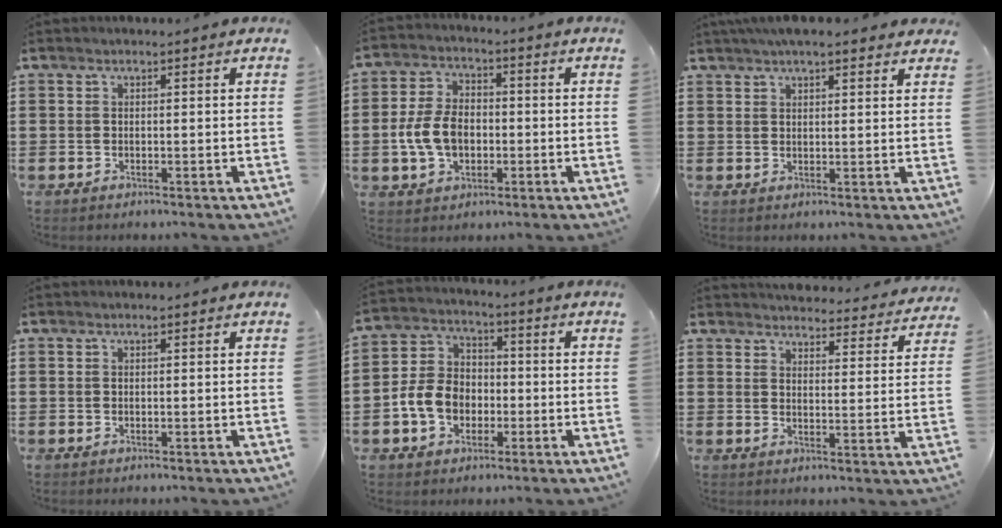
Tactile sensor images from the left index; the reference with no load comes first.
{"total": 7.6, "force": [-1.4, 5.1, 5.4], "torque": [-0.134, 0.004, -0.034]}
{"total": 4.1, "force": [3.4, 0.7, 2.1], "torque": [-0.048, 0.001, 0.063]}
{"total": 0.0}
{"total": 7.6, "force": [-2.3, 6.1, 4.0], "torque": [-0.105, 0.015, -0.047]}
{"total": 4.1, "force": [4.0, 0.2, 0.2], "torque": [-0.014, -0.030, 0.068]}